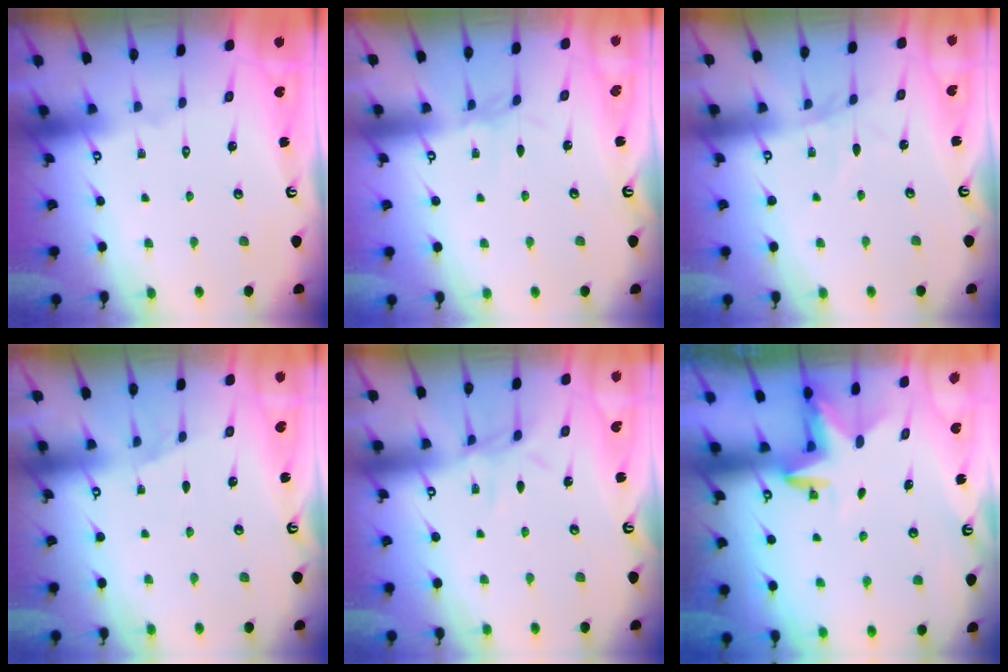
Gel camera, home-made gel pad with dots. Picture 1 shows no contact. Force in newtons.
{"total": 2.1, "press": 2.1, "slide": 0.5}
{"total": 2.9, "press": 2.9, "slide": 0.4}
{"total": 0.7, "press": 0.7, "slide": 0.1}
{"total": 6.7, "press": 6.6, "slide": 0.7}
{"total": 3.4, "press": 3.4, "slide": 0.1}